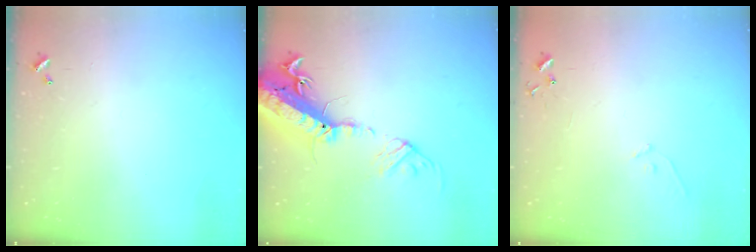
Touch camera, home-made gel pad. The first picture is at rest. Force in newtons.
{"total": 23.3, "press": 22.7, "slide": 5.2}
{"total": 7.4, "press": 7.3, "slide": 0.6}